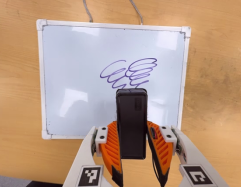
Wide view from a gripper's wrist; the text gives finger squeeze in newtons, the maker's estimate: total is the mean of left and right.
{"total": 4.2, "left": 3.0, "right": 5.5}